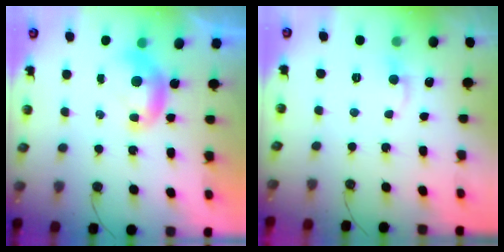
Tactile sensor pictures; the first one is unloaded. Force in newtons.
{"total": 0.0}